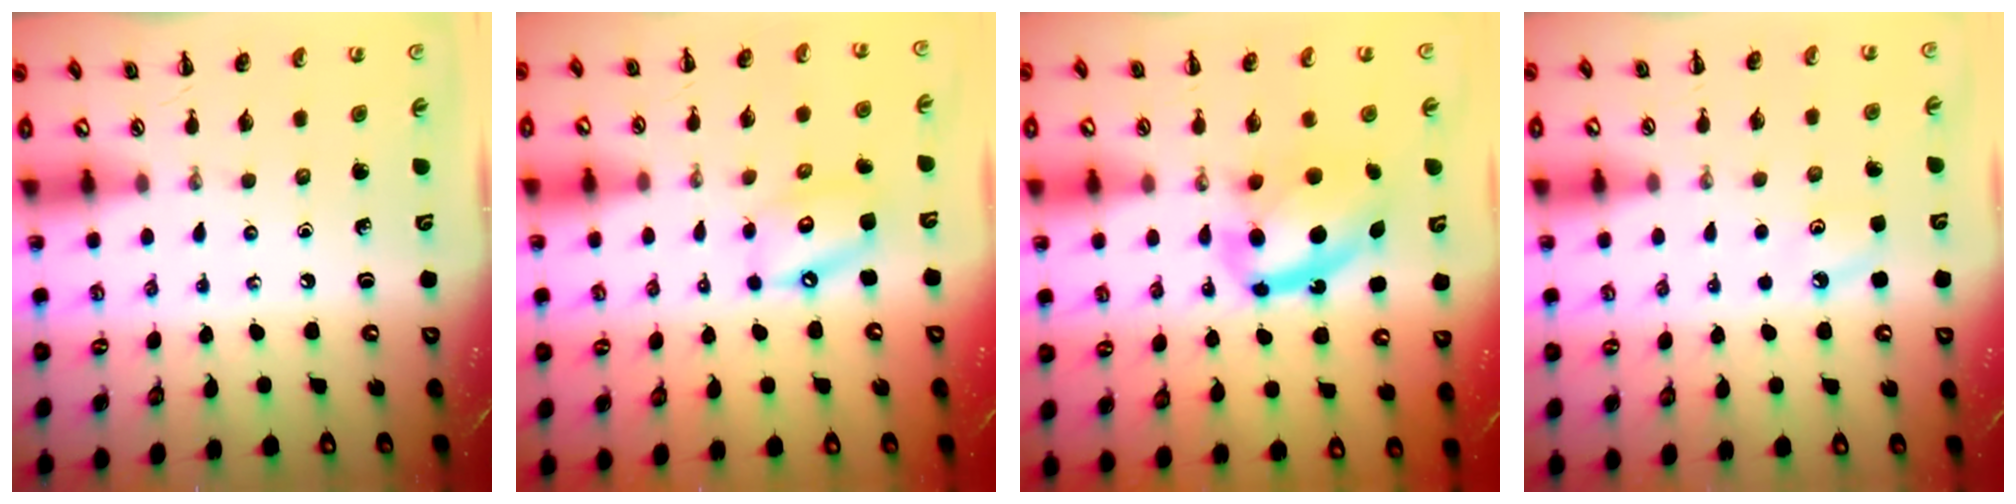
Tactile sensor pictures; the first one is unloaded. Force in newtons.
{"total": 9.9, "press": 9.8, "slide": 1.8}
{"total": 10.7, "press": 10.4, "slide": 2.4}
{"total": 6.0, "press": 5.8, "slide": 1.6}